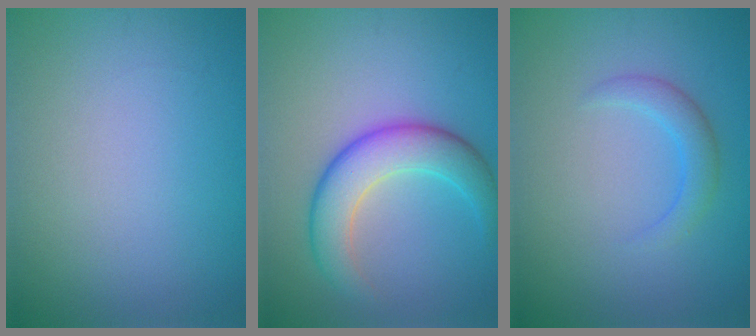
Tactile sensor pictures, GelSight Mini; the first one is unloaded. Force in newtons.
{"total": 5.6, "press": 5.6, "slide": 0.1}
{"total": 2.0, "press": 2.0, "slide": 0.1}